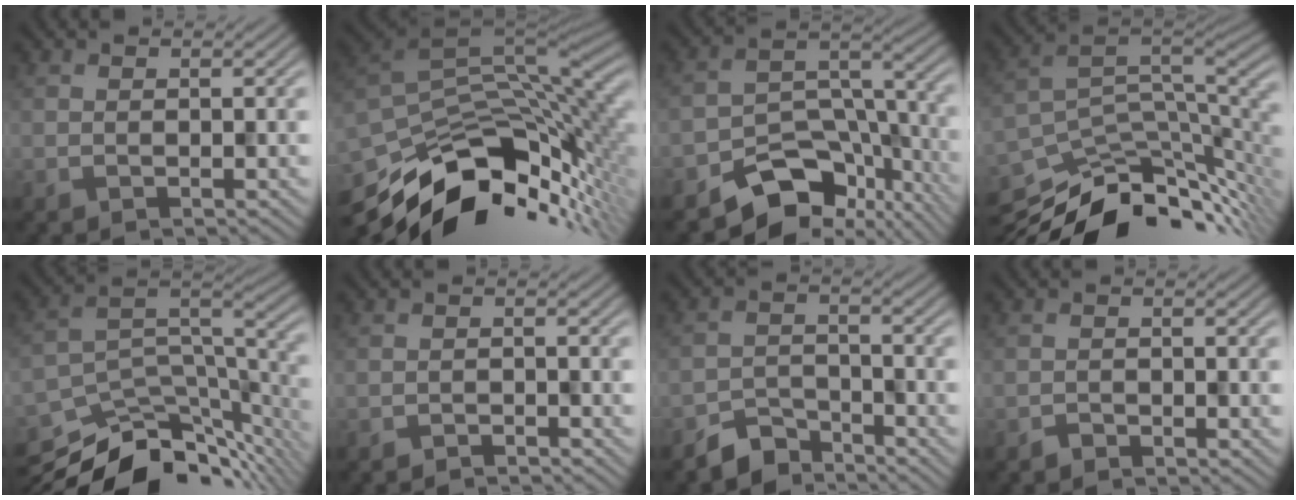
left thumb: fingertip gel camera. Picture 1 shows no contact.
{"total": 15.4, "force": [-7.8, 6.9, 11.3], "torque": [-0.208, -0.021, -0.137]}
{"total": 11.0, "force": [-7.6, 6.0, 5.4], "torque": [-0.066, -0.021, -0.131]}
{"total": 12.7, "force": [-8.4, 4.9, 8.2], "torque": [-0.155, -0.021, -0.130]}
{"total": 13.6, "force": [-10.7, 4.8, 7.0], "torque": [-0.139, -0.011, -0.168]}
{"total": 1.2, "force": [-1.2, 0.1, 0.2], "torque": [-0.001, 0.000, -0.024]}
{"total": 4.3, "force": [-3.8, 1.6, 1.1], "torque": [-0.018, 0.001, -0.081]}
{"total": 0.9, "force": [-0.9, 0.3, 0.1], "torque": [-0.001, 0.000, -0.019]}